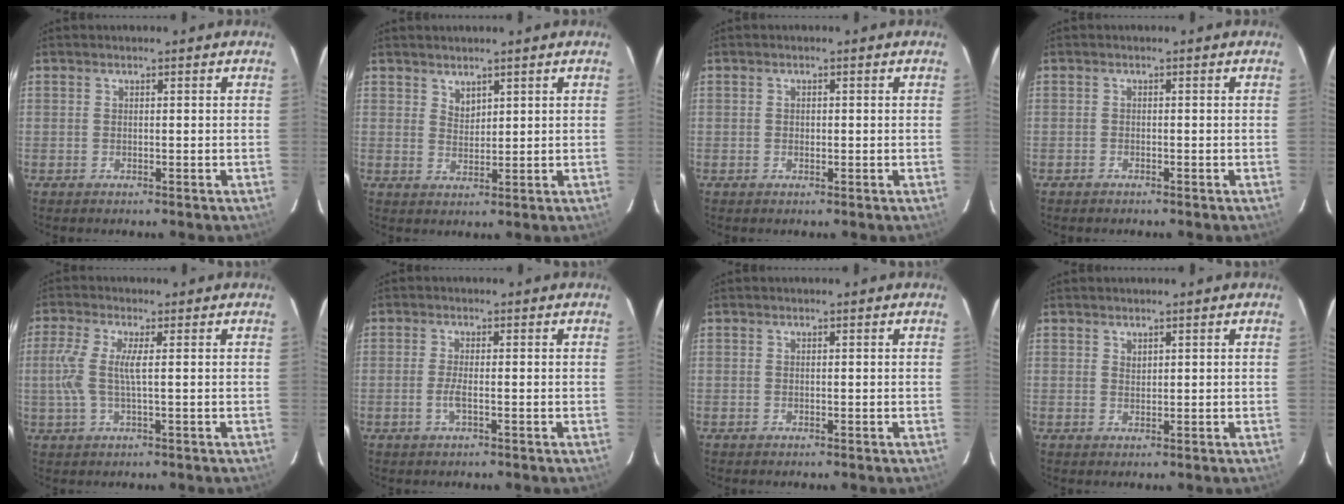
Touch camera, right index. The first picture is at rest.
{"total": 2.3, "force": [2.0, 1.0, 0.7], "torque": [-0.008, 0.001, 0.037]}
{"total": 0.7, "force": [-0.1, 0.6, 0.3], "torque": [-0.004, 0.001, -0.001]}
{"total": 0.7, "force": [-0.7, 0.3, -0.1], "torque": [-0.003, 0.003, -0.012]}
{"total": 6.1, "force": [0.3, 0.9, 6.0], "torque": [-0.139, 0.003, 0.007]}
{"total": 2.4, "force": [-0.8, 0.3, 2.2], "torque": [-0.047, -0.003, -0.017]}
{"total": 0.0}
{"total": 0.9, "force": [0.8, 0.4, 0.2], "torque": [-0.002, 0.001, 0.015]}